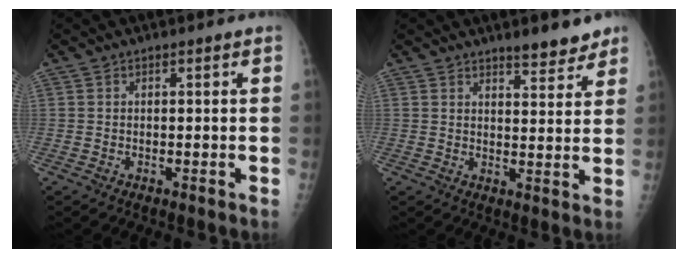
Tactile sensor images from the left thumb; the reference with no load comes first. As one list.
[{"total": 5.8, "force": [4.7, 1.7, 2.9], "torque": [-0.018, -0.032, 0.064]}]